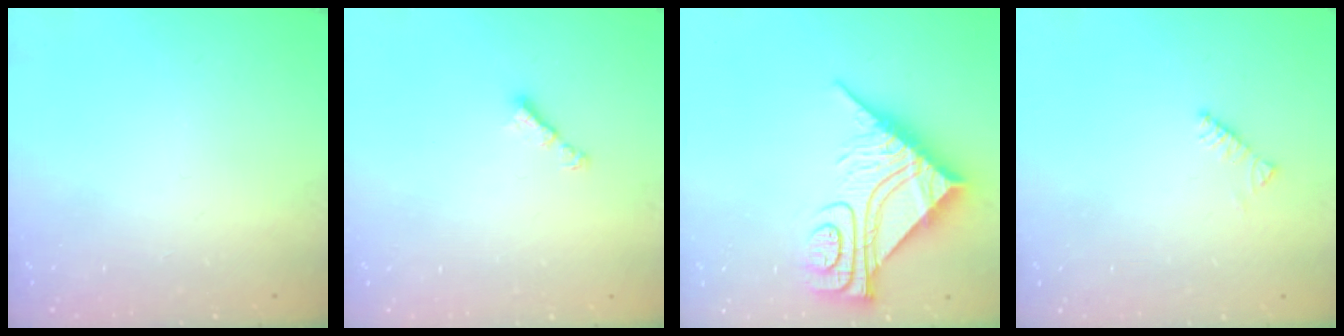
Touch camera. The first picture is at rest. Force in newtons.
{"total": 3.1, "press": 3.1, "slide": 0.6}
{"total": 14.7, "press": 14.7, "slide": 1.2}
{"total": 2.9, "press": 2.9, "slide": 0.5}